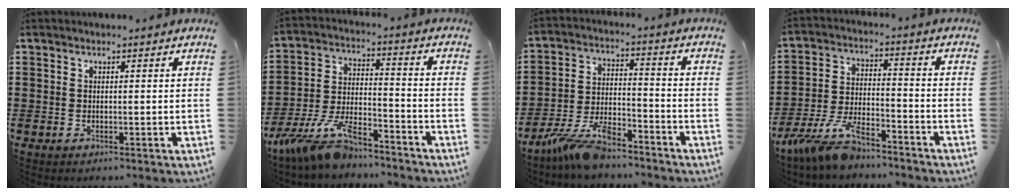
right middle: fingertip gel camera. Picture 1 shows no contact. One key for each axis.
{"total": 10.1, "fx": -8.6, "fy": 2.3, "fz": 4.8, "tx": -0.112, "ty": 0.009, "tz": -0.172}
{"total": 8.5, "fx": -7.2, "fy": 2.1, "fz": 4.0, "tx": -0.090, "ty": 0.007, "tz": -0.139}
{"total": 9.0, "fx": -7.7, "fy": 2.0, "fz": 4.3, "tx": -0.109, "ty": 0.001, "tz": -0.154}